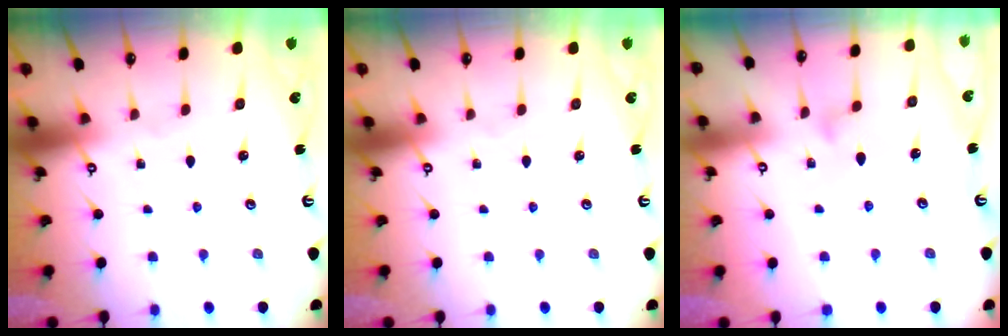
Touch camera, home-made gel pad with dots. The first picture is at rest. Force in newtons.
{"total": 0.0}
{"total": 8.3, "press": 8.3, "slide": 0.5}